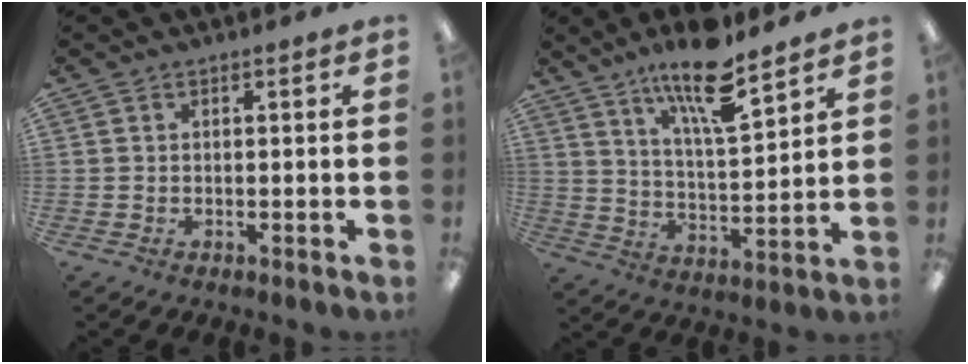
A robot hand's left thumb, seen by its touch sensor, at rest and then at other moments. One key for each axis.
{"total": 14.8, "fx": 11.0, "fy": 3.7, "fz": 9.2, "tx": -0.157, "ty": -0.062, "tz": 0.182}